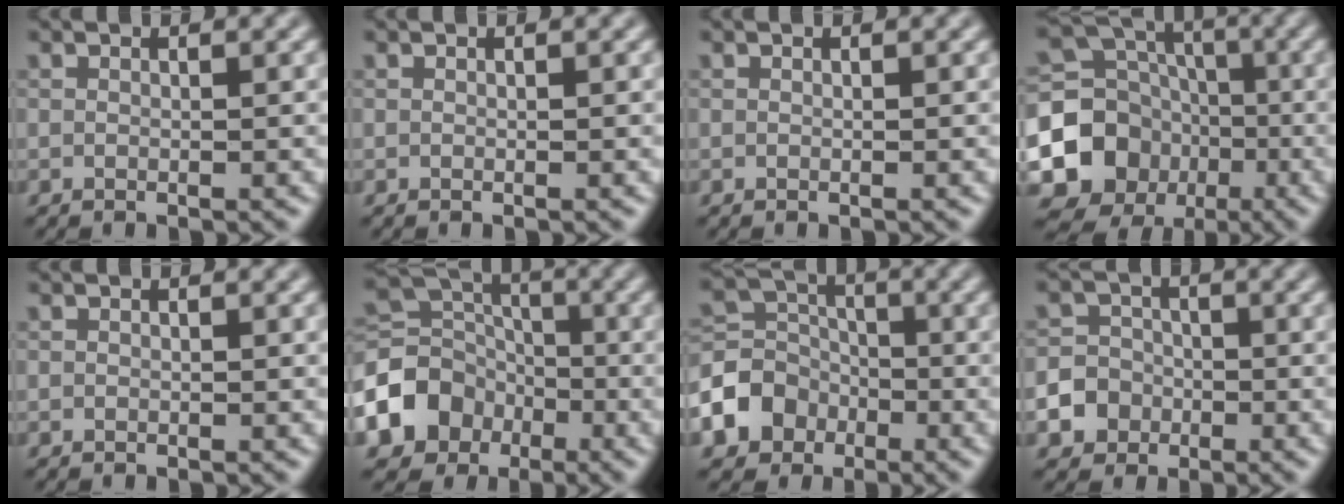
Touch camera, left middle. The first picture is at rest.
{"total": 0.0}
{"total": 0.0}
{"total": 9.2, "force": [-2.6, 8.0, 3.6], "torque": [-0.084, -0.010, -0.051]}
{"total": 0.0}
{"total": 7.6, "force": [-3.5, 5.9, 3.2], "torque": [-0.070, 0.001, -0.080]}
{"total": 6.0, "force": [-2.7, 4.9, 2.1], "torque": [-0.036, 0.006, -0.072]}
{"total": 6.9, "force": [-3.4, 5.8, 1.1], "torque": [-0.019, -0.009, -0.079]}